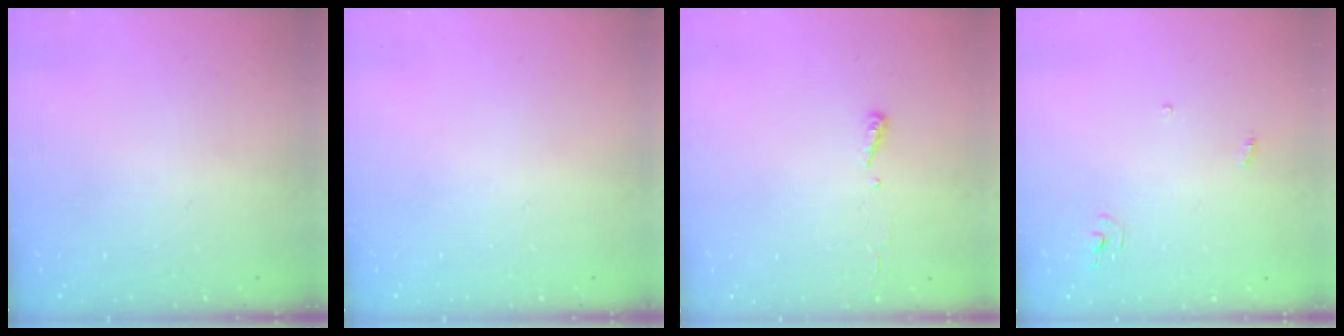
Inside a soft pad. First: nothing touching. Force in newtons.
{"total": 0.0}
{"total": 2.9, "press": 2.9, "slide": 0.4}
{"total": 2.9, "press": 2.9, "slide": 0.2}